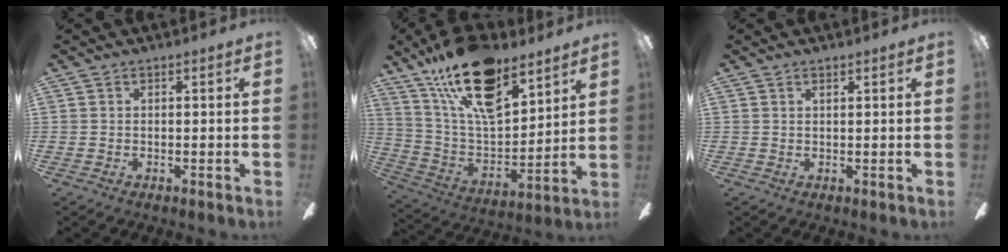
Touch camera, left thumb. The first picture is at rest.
{"total": 22.0, "force": [15.0, 9.4, 13.0], "torque": [-0.237, -0.087, 0.263]}
{"total": 1.1, "force": [0.8, 0.3, 0.6], "torque": [-0.015, 0.002, 0.015]}